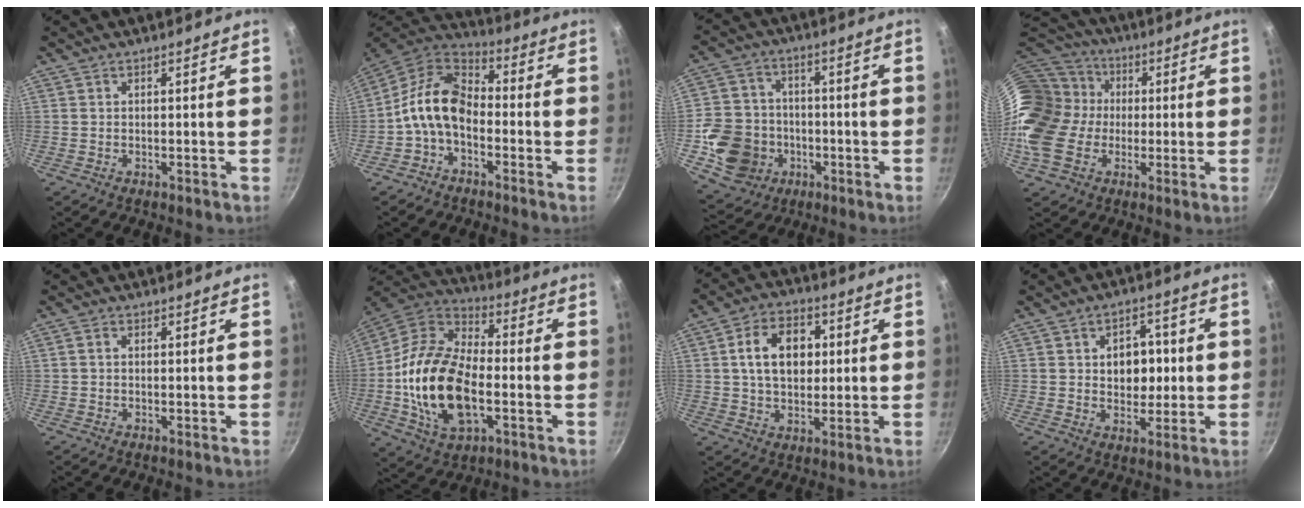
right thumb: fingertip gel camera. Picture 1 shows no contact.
{"total": 11.6, "force": [-2.8, 7.6, 8.4], "torque": [-0.136, 0.047, -0.074]}
{"total": 13.9, "force": [-3.5, 12.2, 5.8], "torque": [-0.085, 0.031, -0.056]}
{"total": 22.5, "force": [0.0, 18.2, 13.2], "torque": [-0.259, 0.060, 0.001]}
{"total": 1.0, "force": [0.1, 0.8, 0.6], "torque": [-0.011, 0.005, 0.000]}
{"total": 21.3, "force": [-3.6, 12.4, 17.0], "torque": [-0.315, 0.027, -0.072]}
{"total": 12.2, "force": [2.1, 8.6, 8.3], "torque": [-0.111, 0.010, 0.028]}
{"total": 8.3, "force": [0.9, 6.2, 5.4], "torque": [-0.036, 0.001, 0.013]}